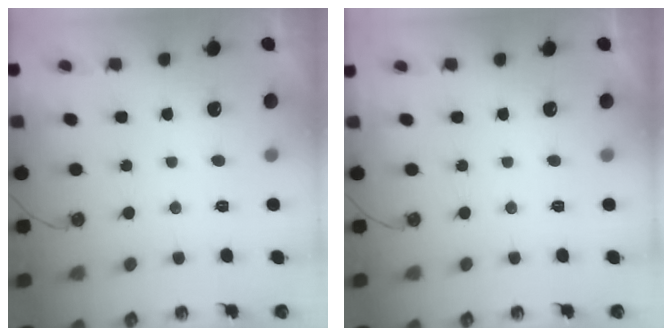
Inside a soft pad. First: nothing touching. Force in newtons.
{"total": 0.0}